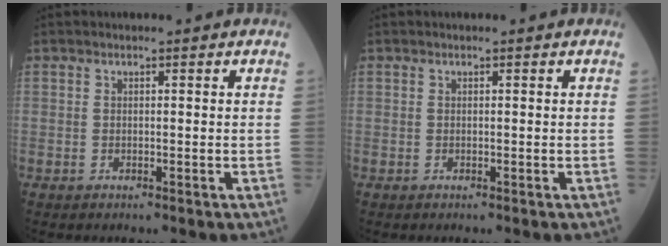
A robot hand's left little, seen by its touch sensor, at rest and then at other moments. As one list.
[{"total": 0.0}]